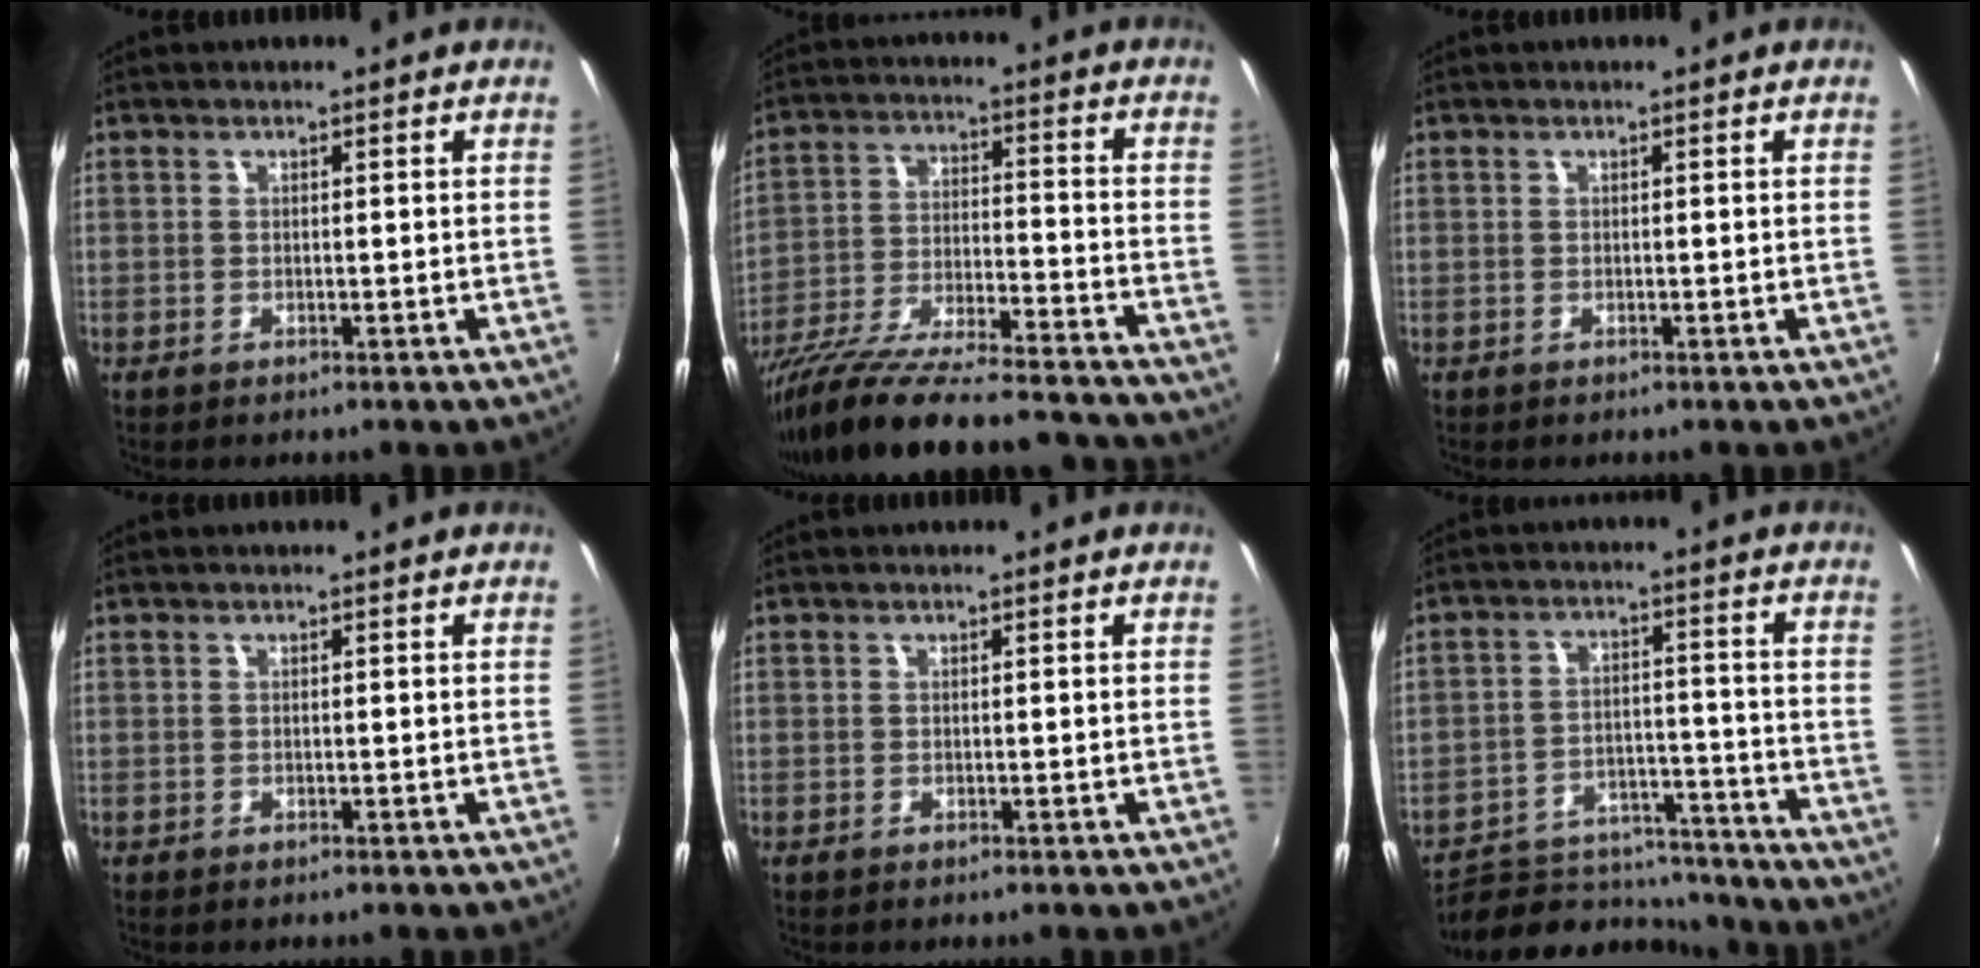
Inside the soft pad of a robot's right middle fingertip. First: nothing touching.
{"total": 25.6, "force": [-22.4, 4.0, 11.8], "torque": [-0.211, -0.051, -0.342]}
{"total": 0.0}
{"total": 0.0}
{"total": 0.0}
{"total": 12.4, "force": [-10.8, 5.6, 2.1], "torque": [-0.043, 0.030, -0.148]}